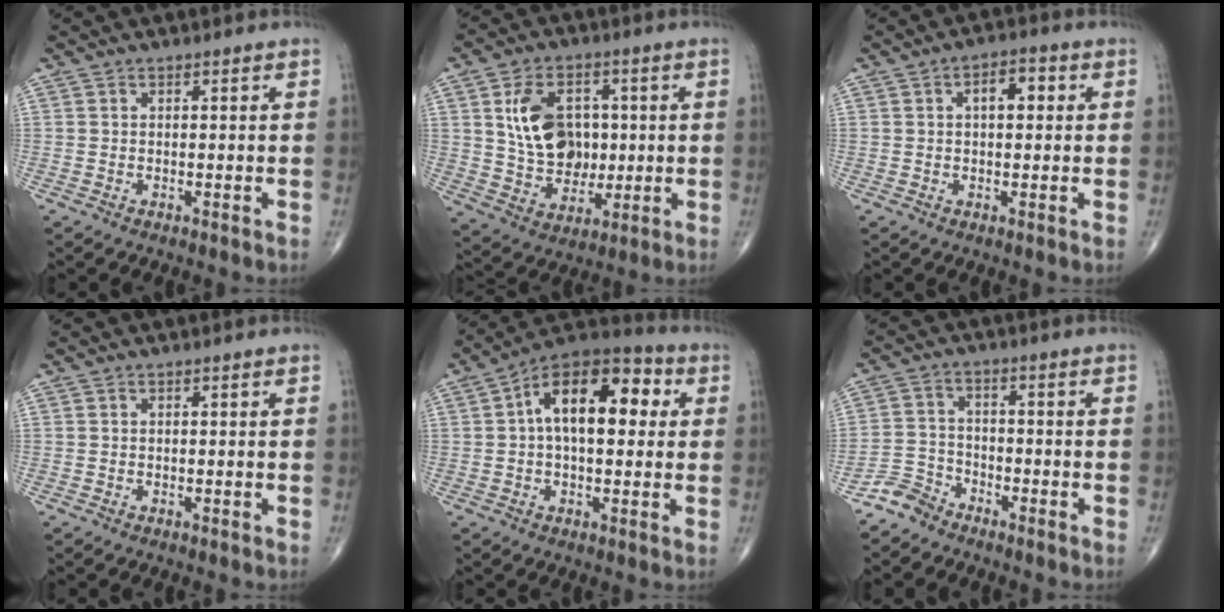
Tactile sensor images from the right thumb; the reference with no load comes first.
{"total": 13.5, "force": [2.2, 9.8, 8.9], "torque": [-0.122, -0.006, 0.047]}
{"total": 4.9, "force": [1.1, 2.5, 4.0], "torque": [-0.051, 0.011, 0.011]}
{"total": 0.0}
{"total": 16.6, "force": [3.0, 8.7, 13.8], "torque": [-0.197, 0.035, 0.037]}
{"total": 4.6, "force": [-4.0, 2.2, 0.3], "torque": [0.004, 0.022, -0.090]}